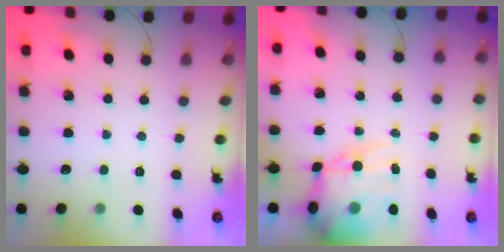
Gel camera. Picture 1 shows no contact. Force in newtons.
{"total": 15.1, "press": 14.7, "slide": 3.6}